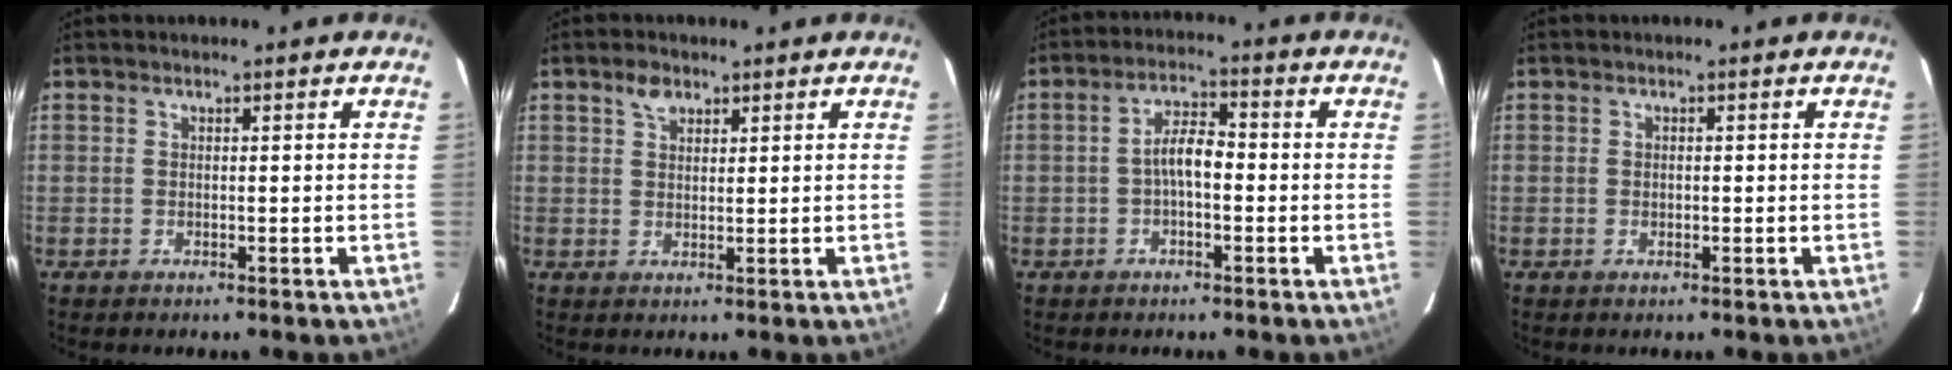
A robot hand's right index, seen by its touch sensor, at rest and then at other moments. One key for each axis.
{"total": 2.9, "fx": 1.8, "fy": 1.8, "fz": 1.4, "tx": -0.022, "ty": 0.010, "tz": 0.033}
{"total": 4.7, "fx": -1.0, "fy": 1.9, "fz": 4.2, "tx": -0.081, "ty": 0.016, "tz": -0.017}
{"total": 0.7, "fx": -0.1, "fy": 0.6, "fz": 0.4, "tx": -0.006, "ty": 0.001, "tz": -0.002}